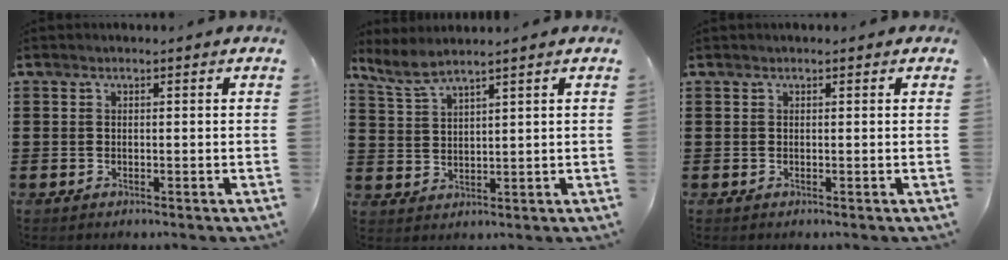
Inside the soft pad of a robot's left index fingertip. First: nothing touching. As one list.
[{"total": 3.9, "force": [3.4, 0.3, 1.9], "torque": [-0.048, -0.005, 0.062]}, {"total": 0.0}]